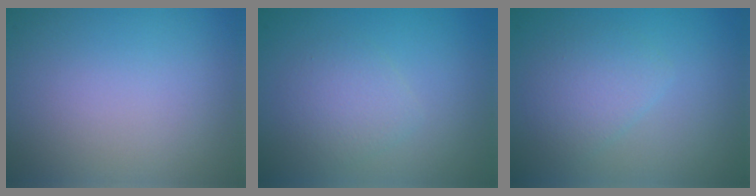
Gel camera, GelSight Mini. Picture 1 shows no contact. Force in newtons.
{"total": 2.3, "press": 2.3, "slide": 0.1}
{"total": 2.4, "press": 2.4, "slide": 0.1}